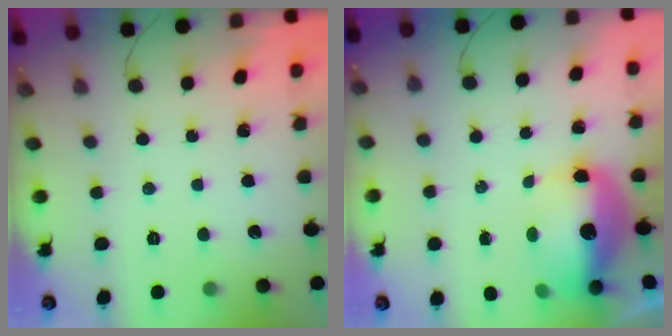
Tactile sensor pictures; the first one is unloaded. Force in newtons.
{"total": 12.4, "press": 12.1, "slide": 2.7}